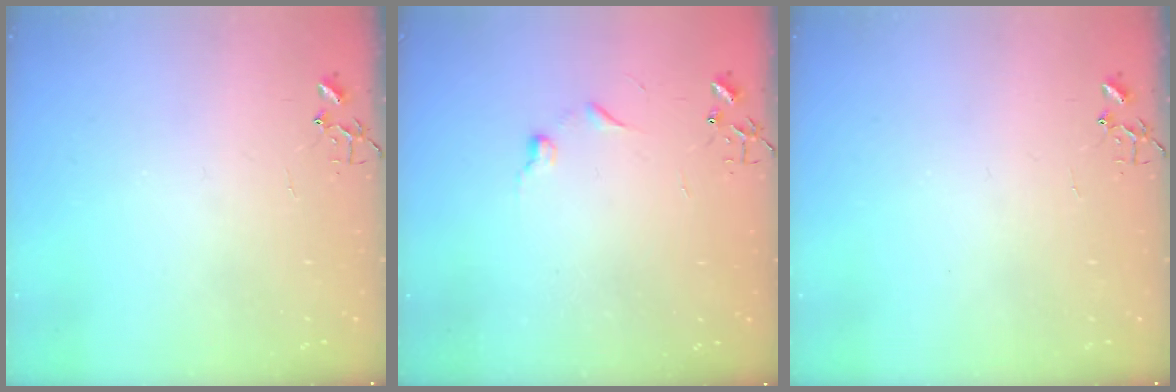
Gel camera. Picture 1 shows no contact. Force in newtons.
{"total": 5.5, "press": 5.5, "slide": 0.6}
{"total": 0.0}